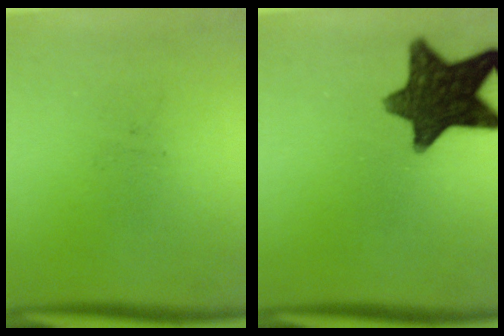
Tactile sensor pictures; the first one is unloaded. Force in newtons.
{"total": 13.3}